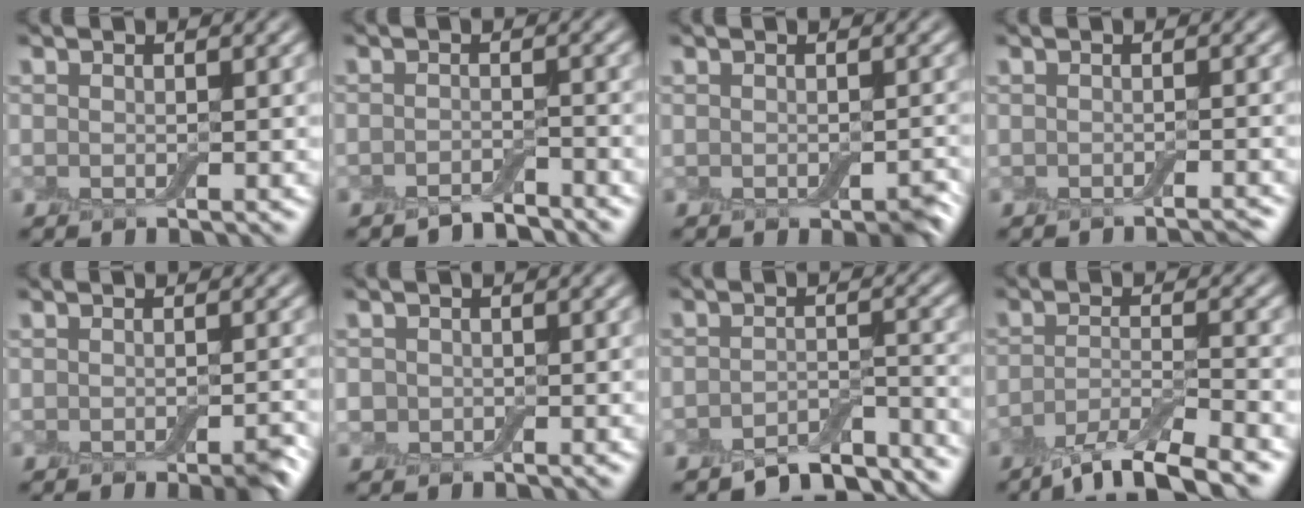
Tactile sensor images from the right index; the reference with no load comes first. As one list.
[{"total": 2.1, "force": [-2.0, 0.3, 0.6], "torque": [-0.006, 0.004, -0.035]}, {"total": 1.5, "force": [-0.7, 0.7, 1.1], "torque": [-0.018, -0.007, -0.006]}, {"total": 1.4, "force": [-1.3, 0.1, 0.6], "torque": [0.000, -0.002, -0.018]}, {"total": 2.0, "force": [-1.2, 0.6, 1.6], "torque": [-0.023, -0.005, -0.015]}, {"total": 1.3, "force": [-0.1, 1.3, 0.4], "torque": [-0.004, -0.003, -0.007]}, {"total": 5.3, "force": [-4.7, 1.5, 2.1], "torque": [-0.027, -0.005, -0.069]}, {"total": 5.7, "force": [-4.3, 1.2, 3.6], "torque": [-0.059, -0.006, -0.081]}]